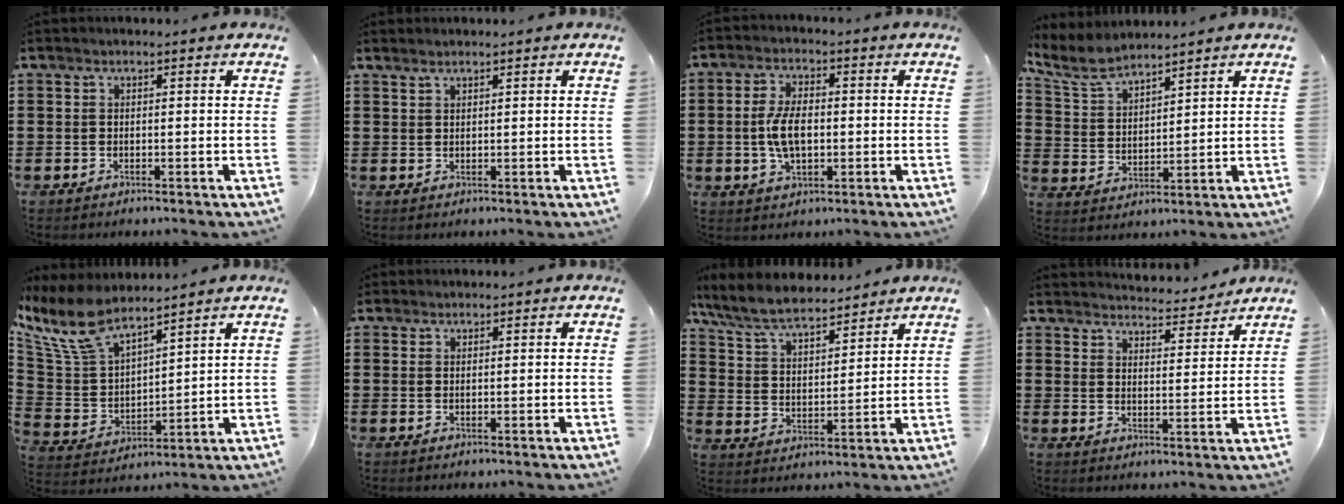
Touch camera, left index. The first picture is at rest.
{"total": 1.0, "force": [0.9, 0.1, 0.3], "torque": [-0.006, 0.001, 0.018]}
{"total": 6.4, "force": [-0.3, 3.1, 5.5], "torque": [-0.123, 0.001, -0.010]}
{"total": 6.1, "force": [5.4, 1.4, 2.3], "torque": [-0.067, -0.017, 0.099]}
{"total": 10.5, "force": [8.4, 3.3, 5.3], "torque": [-0.142, -0.038, 0.152]}
{"total": 0.8, "force": [0.7, 0.4, 0.0], "torque": [-0.004, 0.001, 0.014]}
{"total": 8.2, "force": [7.3, 1.6, 3.2], "torque": [-0.091, -0.028, 0.132]}
{"total": 4.4, "force": [4.4, -0.1, 0.1], "torque": [-0.012, -0.030, 0.077]}